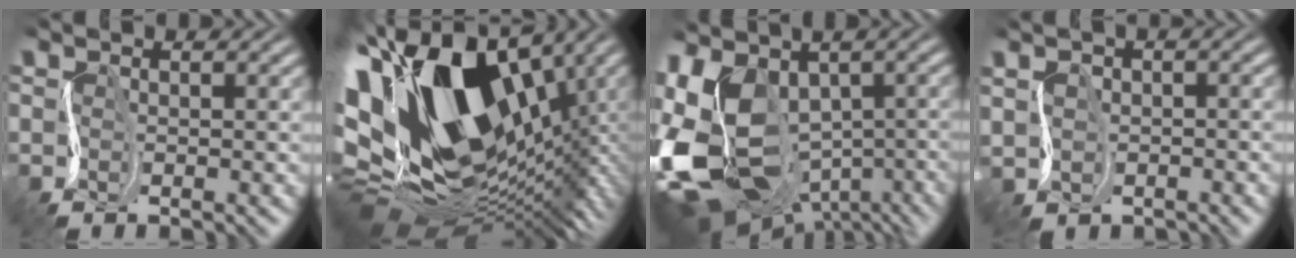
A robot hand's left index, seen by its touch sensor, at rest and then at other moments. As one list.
[{"total": 15.8, "force": [2.6, 9.8, 12.1], "torque": [-0.228, -0.007, 0.063]}, {"total": 15.8, "force": [-4.3, 10.2, 11.2], "torque": [-0.228, -0.046, -0.020]}, {"total": 0.7, "force": [-0.6, 0.3, -0.1], "torque": [0.002, -0.009, -0.001]}]